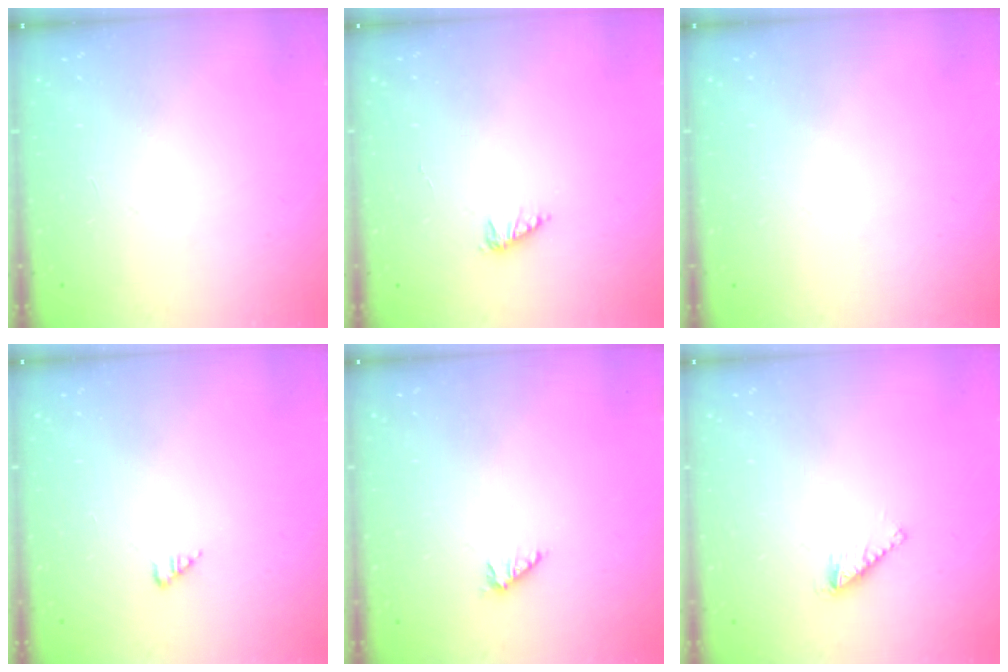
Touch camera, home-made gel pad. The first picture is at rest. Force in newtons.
{"total": 2.1, "press": 2.1, "slide": 0.3}
{"total": 0.0}
{"total": 1.0, "press": 1.0, "slide": 0.2}
{"total": 1.6, "press": 1.6, "slide": 0.4}
{"total": 1.8, "press": 1.8, "slide": 0.0}